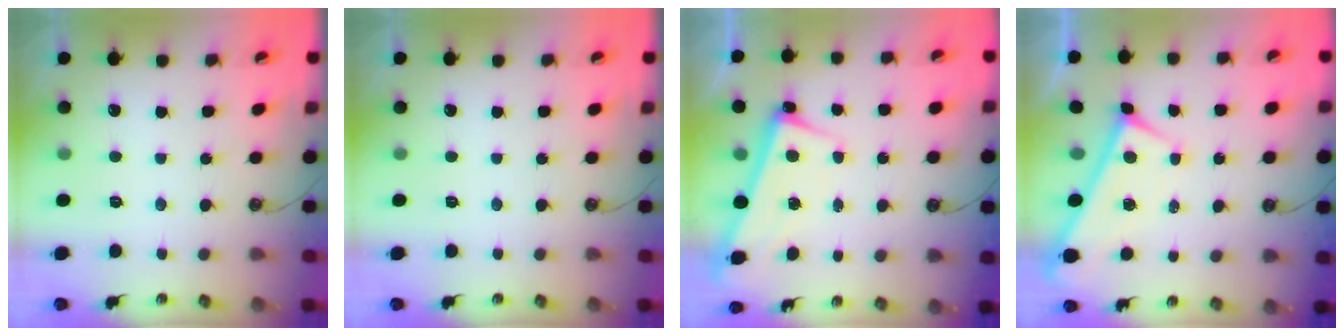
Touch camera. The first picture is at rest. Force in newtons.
{"total": 0.0}
{"total": 2.5, "press": 2.4, "slide": 0.6}
{"total": 0.0}